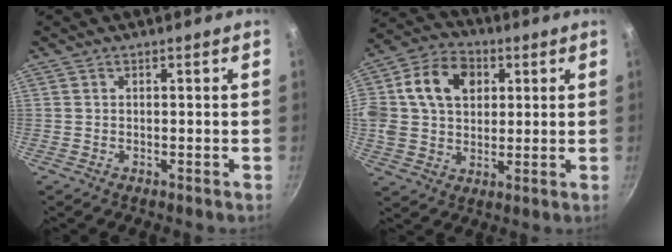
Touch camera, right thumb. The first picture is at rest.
{"total": 17.9, "force": [4.7, 13.4, 10.8], "torque": [-0.204, 0.021, 0.070]}